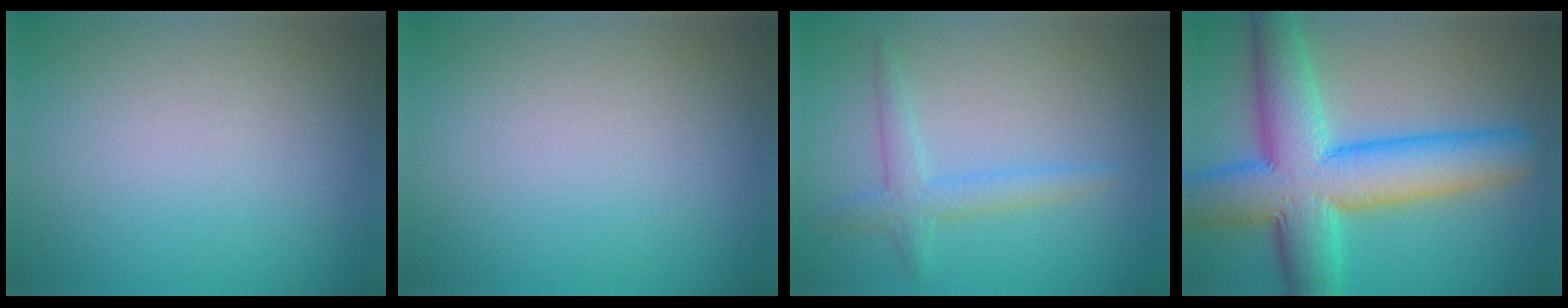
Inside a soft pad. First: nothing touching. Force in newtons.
{"total": 0.0}
{"total": 2.3, "press": 2.3, "slide": 0.1}
{"total": 11.2, "press": 11.2, "slide": 0.3}